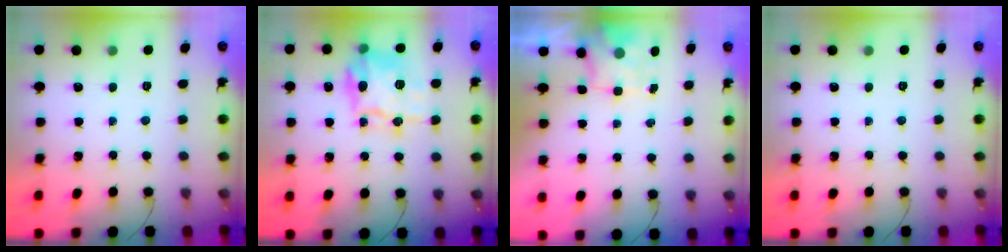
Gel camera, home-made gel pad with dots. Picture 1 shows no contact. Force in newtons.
{"total": 17.5, "press": 17.5, "slide": 0.7}
{"total": 2.0, "press": 1.9, "slide": 0.5}
{"total": 0.0}